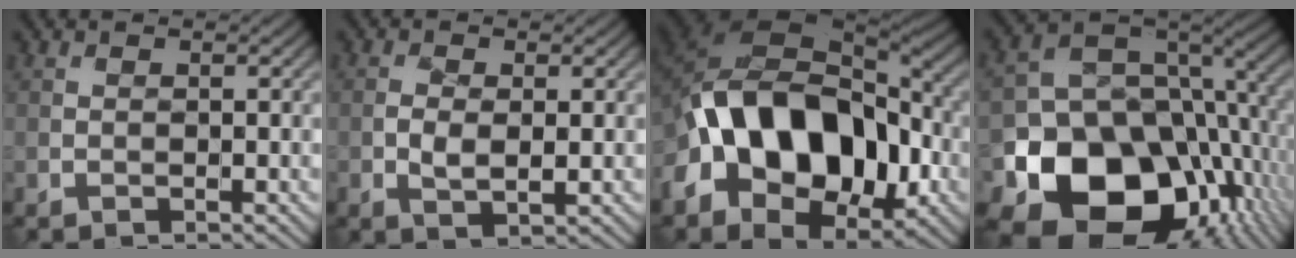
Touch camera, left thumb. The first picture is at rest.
{"total": 2.6, "force": [-0.2, 1.4, 2.2], "torque": [-0.041, -0.004, -0.002]}
{"total": 16.4, "force": [-3.1, 11.0, 11.8], "torque": [-0.205, -0.007, -0.061]}
{"total": 19.0, "force": [-6.7, 14.1, 10.9], "torque": [-0.209, -0.051, -0.089]}